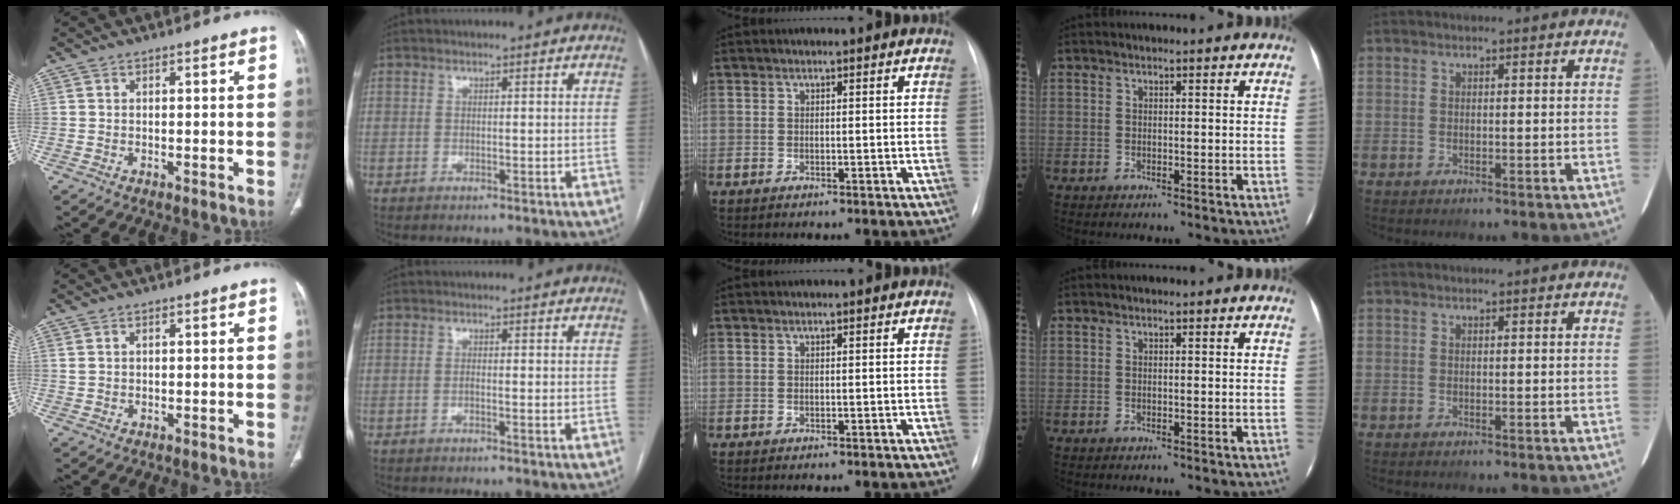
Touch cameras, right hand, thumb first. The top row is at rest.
{"thumb": {"total": 1.3, "force": [0.5, 0.8, 0.8], "torque": [-0.023, 0.008, 0.018]}, "index": {"total": 1.5, "force": [-0.4, 0.2, 1.4], "torque": [-0.022, 0.001, -0.006]}}